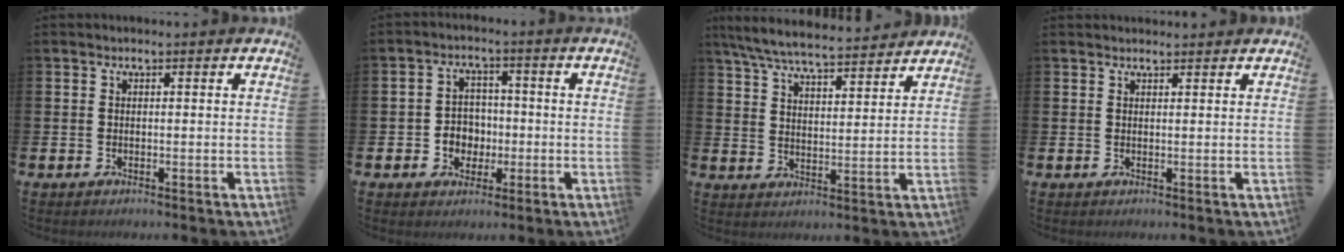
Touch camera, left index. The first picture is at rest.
{"total": 3.9, "force": [-0.5, 3.7, 1.1], "torque": [-0.020, -0.002, -0.019]}
{"total": 7.1, "force": [6.7, 0.7, 2.2], "torque": [-0.070, -0.038, 0.120]}
{"total": 1.0, "force": [1.0, 0.2, 0.1], "torque": [0.009, -0.002, 0.016]}